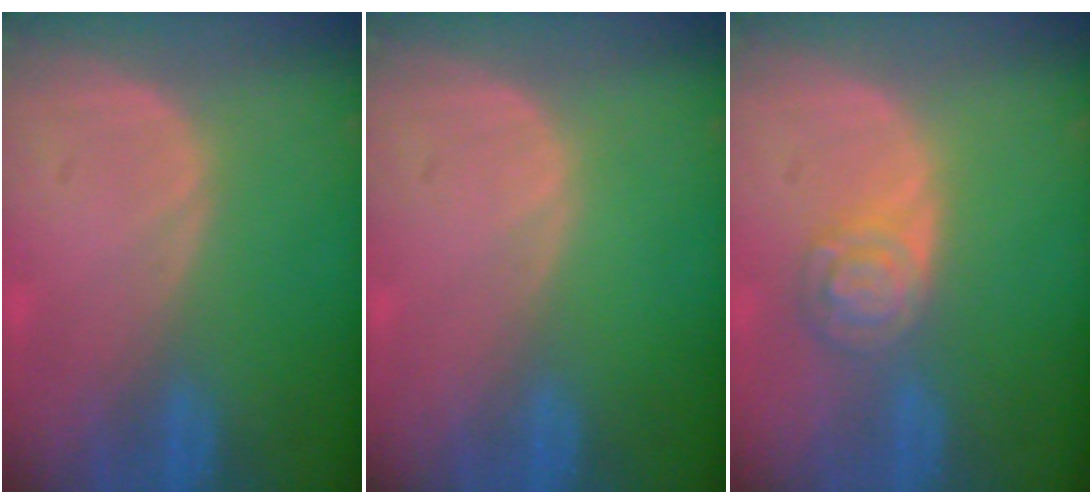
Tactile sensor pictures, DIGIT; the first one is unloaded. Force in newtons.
{"total": 0.0}
{"total": 5.2, "press": 4.6, "slide": 2.5}